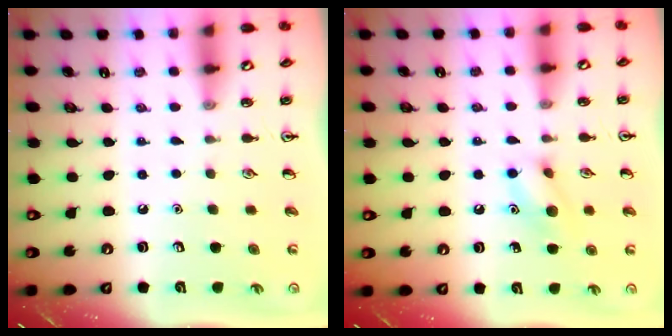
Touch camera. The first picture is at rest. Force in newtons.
{"total": 9.2, "press": 9.1, "slide": 1.5}